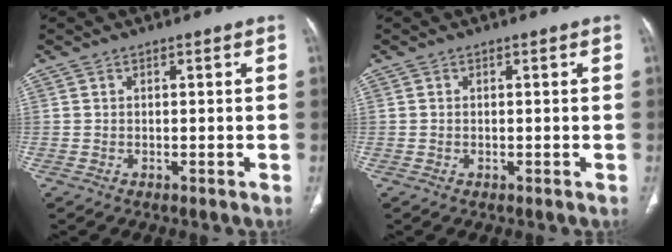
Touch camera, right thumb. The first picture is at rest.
{"total": 0.0}